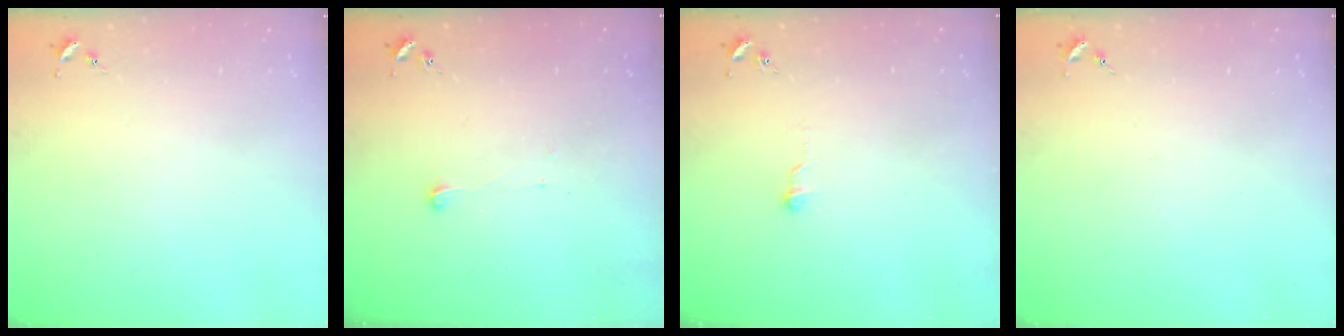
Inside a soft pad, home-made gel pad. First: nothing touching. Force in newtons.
{"total": 3.8, "press": 3.8, "slide": 0.3}
{"total": 4.0, "press": 4.0, "slide": 0.4}
{"total": 0.0}